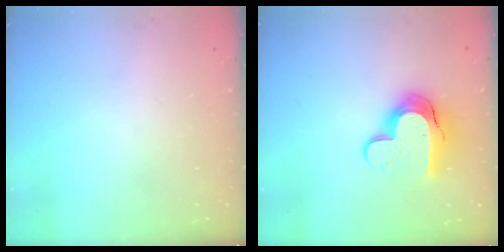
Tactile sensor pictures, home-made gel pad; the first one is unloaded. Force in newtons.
{"total": 13.0, "press": 13.0, "slide": 1.0}